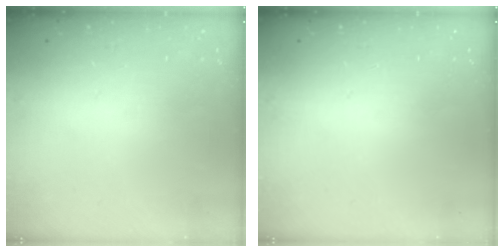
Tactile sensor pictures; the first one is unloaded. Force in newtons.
{"total": 0.0}